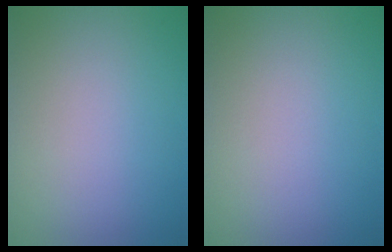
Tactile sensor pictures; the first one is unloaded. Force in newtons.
{"total": 0.0}